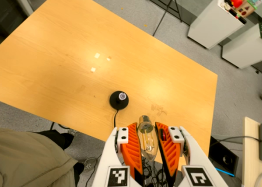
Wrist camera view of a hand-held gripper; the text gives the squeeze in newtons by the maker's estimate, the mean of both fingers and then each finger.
{"total": 20.6, "left": 22.2, "right": 19.0}